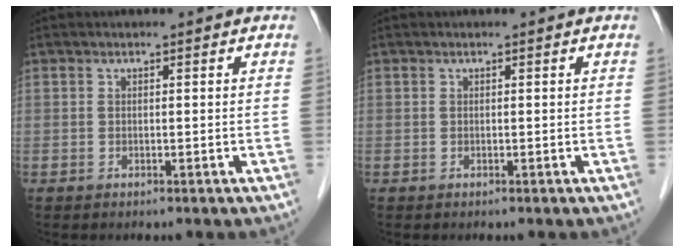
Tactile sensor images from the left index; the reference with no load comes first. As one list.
[{"total": 0.0}]